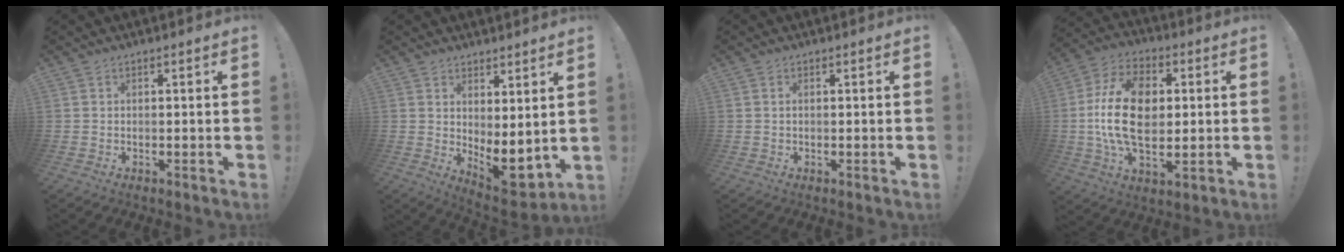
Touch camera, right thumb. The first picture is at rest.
{"total": 6.8, "force": [0.7, 3.5, 5.9], "torque": [-0.048, -0.032, 0.021]}
{"total": 0.5, "force": [0.1, 0.1, 0.5], "torque": [-0.011, 0.002, 0.002]}
{"total": 20.8, "force": [0.4, 13.1, 16.1], "torque": [-0.290, 0.002, 0.005]}